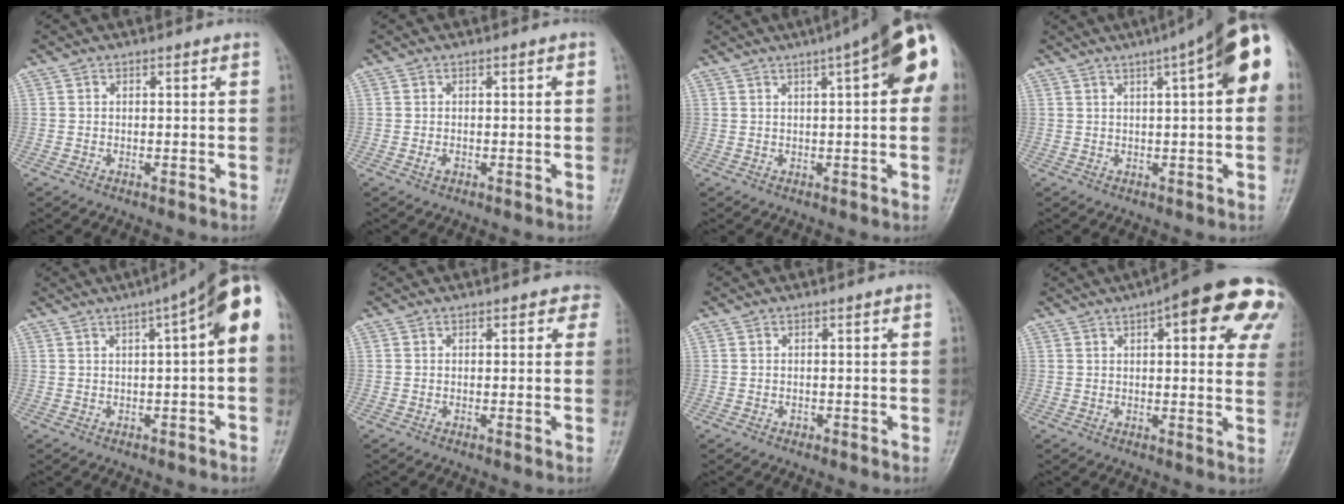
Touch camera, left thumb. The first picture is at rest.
{"total": 1.1, "force": [-0.4, 0.7, 0.7], "torque": [-0.016, 0.007, -0.005]}
{"total": 14.2, "force": [4.7, 3.7, 12.9], "torque": [-0.156, 0.022, 0.050]}
{"total": 14.7, "force": [5.0, 3.0, 13.5], "torque": [-0.176, 0.021, 0.057]}
{"total": 11.6, "force": [2.5, 2.7, 11.0], "torque": [-0.139, 0.035, 0.022]}
{"total": 2.2, "force": [1.1, 1.6, 1.0], "torque": [0.019, 0.000, 0.000]}
{"total": 0.5, "force": [-0.3, 0.4, 0.0], "torque": [0.002, 0.007, -0.005]}
{"total": 20.7, "force": [8.4, 6.5, 17.8], "torque": [-0.201, 0.005, 0.094]}